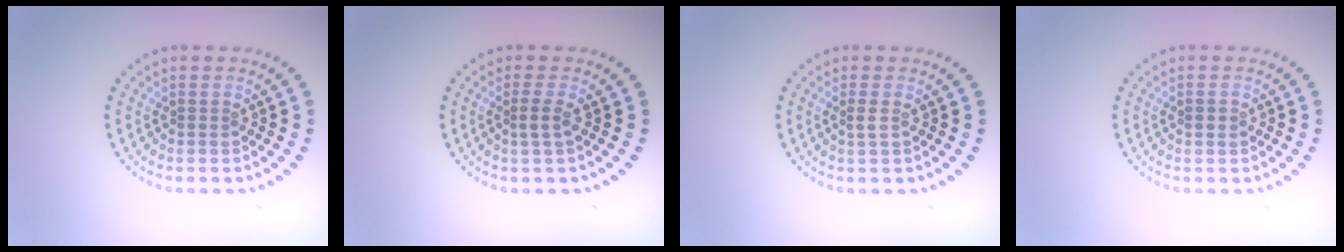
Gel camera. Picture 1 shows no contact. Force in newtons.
{"total": 1.4, "press": 1.1, "slide": 0.7}
{"total": 0.7, "press": 0.7, "slide": 0.3}
{"total": 1.3, "press": 1.3, "slide": 0.2}